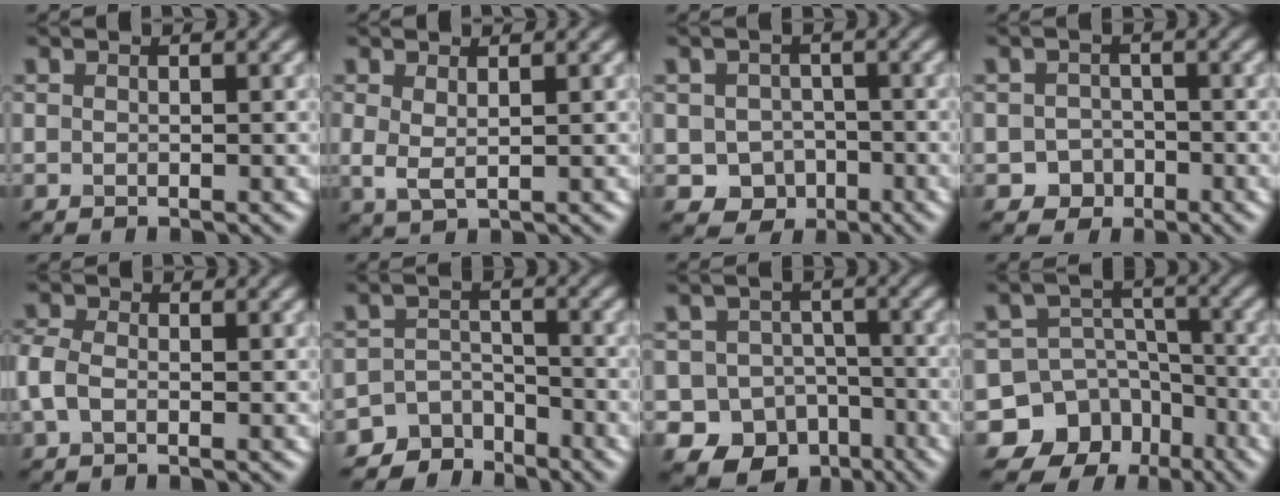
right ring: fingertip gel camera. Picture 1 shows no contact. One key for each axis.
{"total": 1.8, "fx": 0.8, "fy": 0.6, "fz": 1.5, "tx": -0.036, "ty": -0.005, "tz": 0.016}
{"total": 3.5, "fx": -1.0, "fy": 3.2, "fz": 1.2, "tx": -0.017, "ty": -0.008, "tz": -0.018}
{"total": 2.3, "fx": -0.9, "fy": 2.0, "fz": 0.4, "tx": 0.003, "ty": 0.002, "tz": -0.016}
{"total": 2.6, "fx": -0.4, "fy": 1.8, "fz": 1.8, "tx": -0.050, "ty": 0.006, "tz": -0.018}
{"total": 4.5, "fx": -3.8, "fy": 2.4, "fz": 0.2, "tx": 0.014, "ty": -0.002, "tz": -0.063}
{"total": 11.9, "fx": -7.0, "fy": 9.1, "fz": 3.0, "tx": -0.029, "ty": -0.036, "tz": -0.118}
{"total": 13.4, "fx": -7.7, "fy": 10.8, "fz": 2.3, "tx": -0.051, "ty": -0.031, "tz": -0.136}